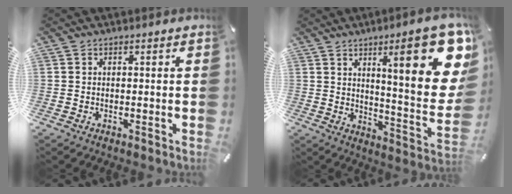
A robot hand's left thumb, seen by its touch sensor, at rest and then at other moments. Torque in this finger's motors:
{"motor_torque": [2.86, 2.15, 1.51, -1.26, 0.53]}